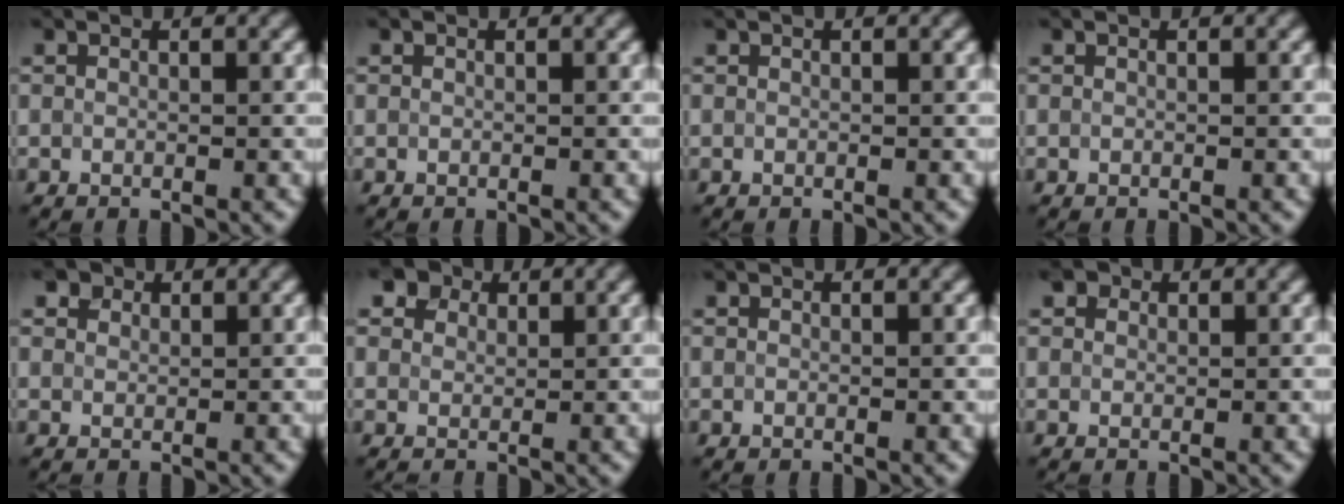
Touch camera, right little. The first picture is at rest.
{"total": 0.0}
{"total": 0.0}
{"total": 0.0}
{"total": 2.4, "force": [1.6, 1.6, 0.9], "torque": [-0.022, 0.009, 0.013]}
{"total": 4.8, "force": [2.9, 3.3, 2.1], "torque": [-0.037, 0.022, 0.024]}
{"total": 0.0}
{"total": 2.0, "force": [1.1, 1.5, 0.8], "torque": [-0.012, 0.012, 0.002]}